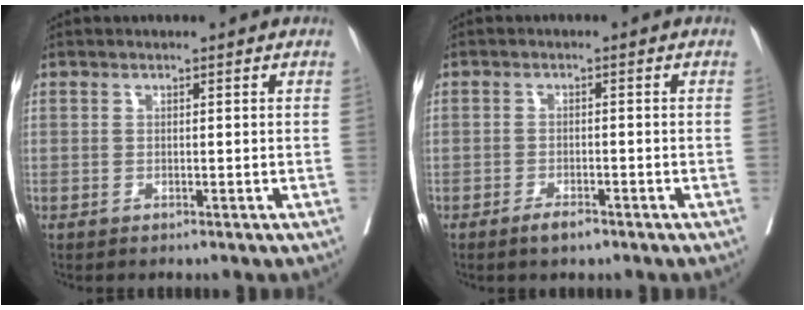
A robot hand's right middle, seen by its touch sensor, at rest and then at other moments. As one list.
[{"total": 2.3, "force": [-1.7, 0.6, 1.4], "torque": [-0.029, -0.001, -0.027]}]